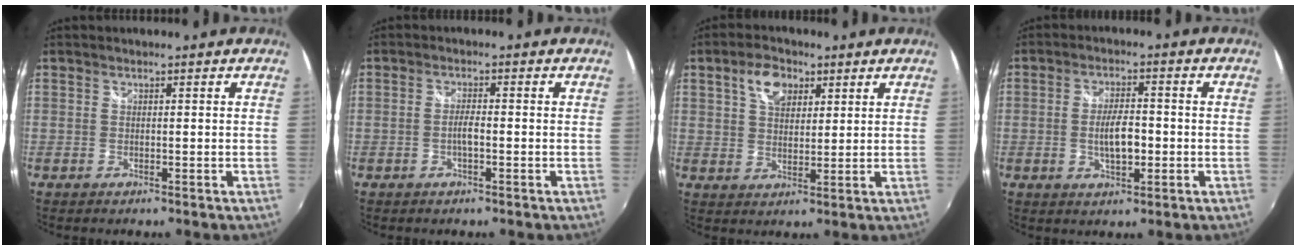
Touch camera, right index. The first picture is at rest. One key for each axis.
{"total": 2.2, "fx": -0.8, "fy": 0.3, "fz": 2.0, "tx": -0.042, "ty": 0.003, "tz": -0.015}
{"total": 6.7, "fx": 3.3, "fy": 4.2, "fz": 4.1, "tx": -0.067, "ty": 0.017, "tz": 0.057}
{"total": 6.1, "fx": -1.1, "fy": 2.3, "fz": 5.5, "tx": -0.105, "ty": 0.000, "tz": -0.015}